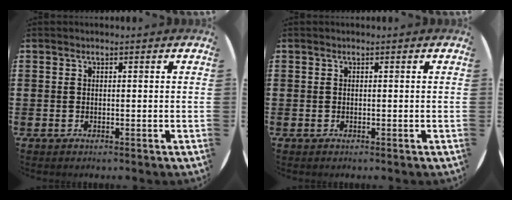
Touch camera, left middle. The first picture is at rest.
{"total": 0.0}